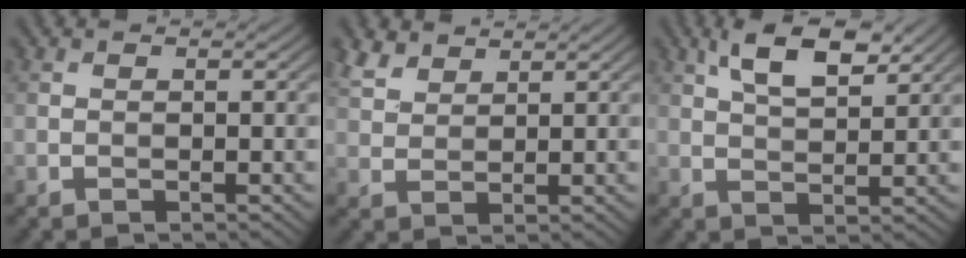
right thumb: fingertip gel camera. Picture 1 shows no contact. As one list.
[{"total": 4.0, "force": [3.1, 1.8, 1.8], "torque": [-0.049, 0.010, 0.070]}, {"total": 6.9, "force": [3.8, 2.6, 5.1], "torque": [-0.102, 0.008, 0.073]}]